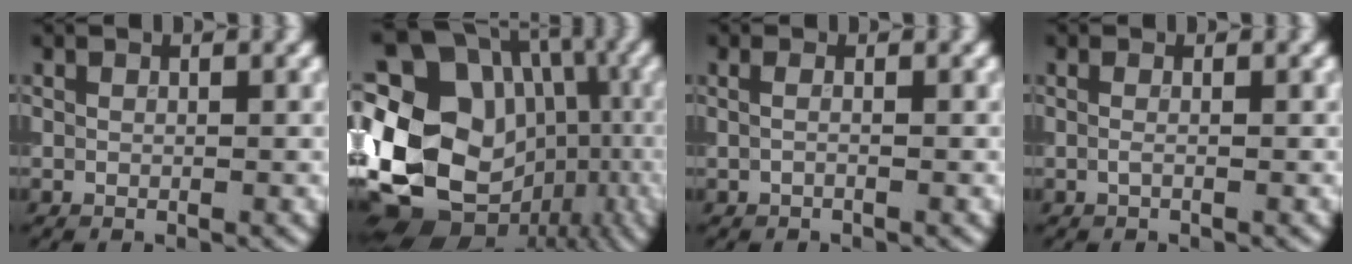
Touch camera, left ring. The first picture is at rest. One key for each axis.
{"total": 19.8, "fx": -2.2, "fy": 16.1, "fz": 11.2, "tx": -0.207, "ty": 0.001, "tz": -0.014}
{"total": 1.0, "fx": -0.1, "fy": 0.4, "fz": 0.9, "tx": -0.018, "ty": -0.010, "tz": -0.012}
{"total": 1.0, "fx": -0.1, "fy": 0.4, "fz": 0.9, "tx": -0.018, "ty": -0.007, "tz": -0.009}